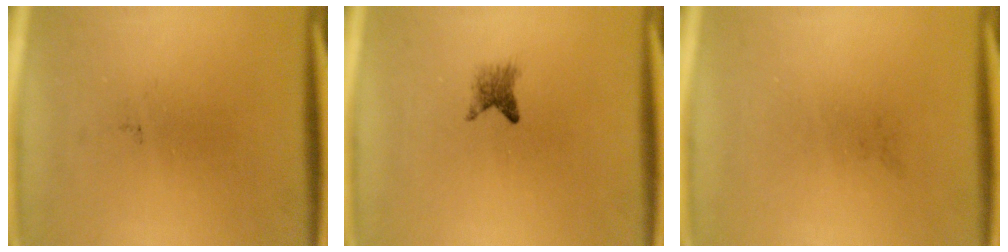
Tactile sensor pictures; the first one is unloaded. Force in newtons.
{"total": 2.0}
{"total": 0.0}